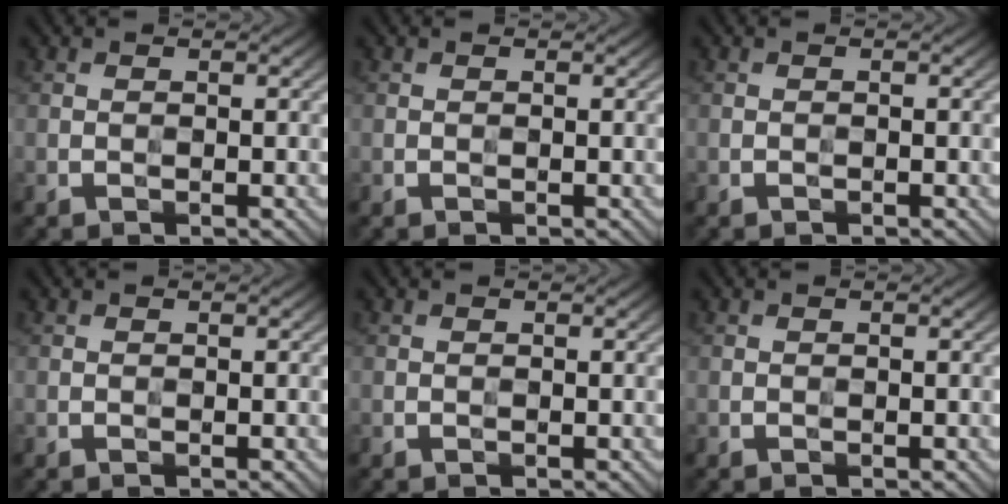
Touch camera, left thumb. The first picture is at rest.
{"total": 0.0}
{"total": 0.0}
{"total": 0.0}
{"total": 0.0}
{"total": 0.0}